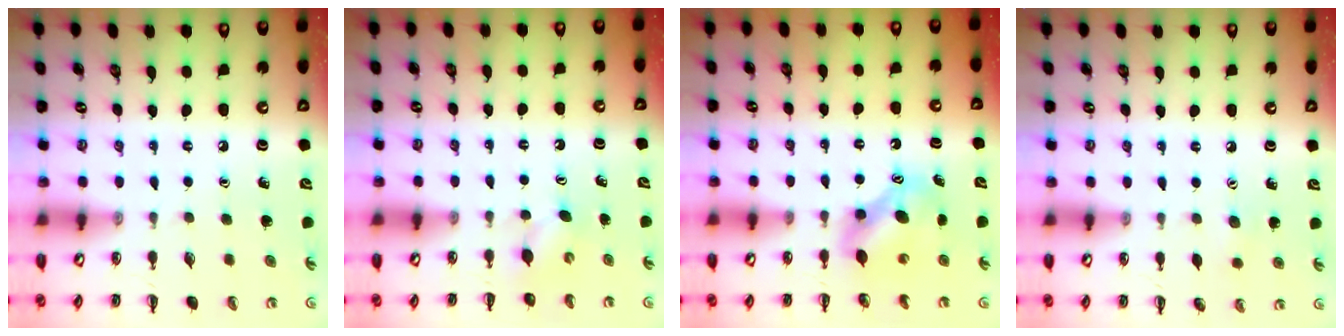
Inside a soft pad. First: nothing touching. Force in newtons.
{"total": 3.3, "press": 3.2, "slide": 0.7}
{"total": 7.7, "press": 7.7, "slide": 0.6}
{"total": 4.3, "press": 4.2, "slide": 1.0}